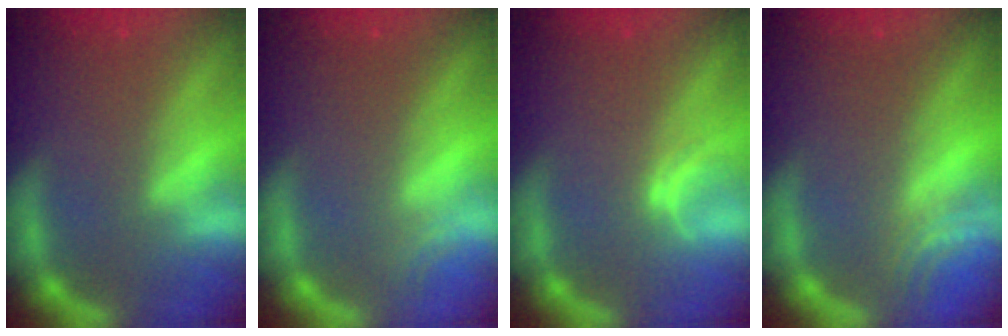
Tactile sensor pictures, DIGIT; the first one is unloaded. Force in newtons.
{"total": 0.9}
{"total": 1.0}
{"total": 2.5}